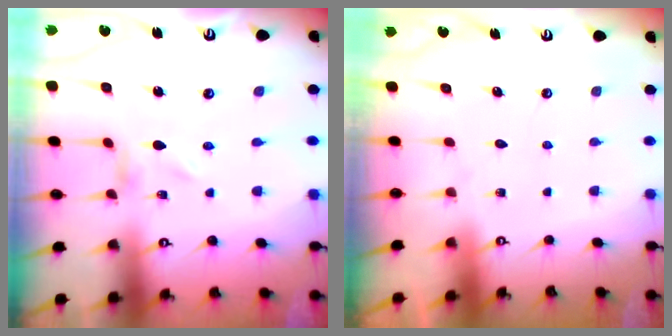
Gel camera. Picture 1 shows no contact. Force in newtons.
{"total": 1.6, "press": 1.6, "slide": 0.1}